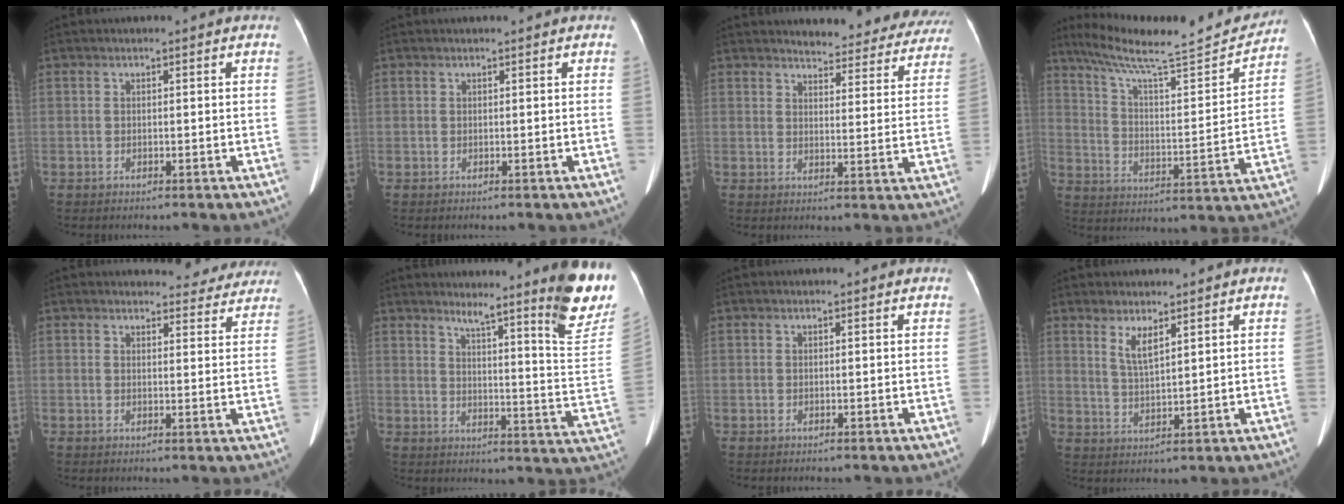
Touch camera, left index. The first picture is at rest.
{"total": 0.0}
{"total": 16.2, "force": [15.4, 3.9, 3.3], "torque": [-0.006, -0.045, 0.157]}
{"total": 20.0, "force": [18.2, 1.1, 8.1], "torque": [-0.135, -0.018, 0.269]}
{"total": 9.2, "force": [8.8, 2.7, 0.8], "torque": [0.024, -0.017, 0.077]}
{"total": 15.8, "force": [12.7, -0.5, 9.4], "torque": [-0.112, -0.064, 0.152]}
{"total": 1.0, "force": [1.0, 0.2, 0.1], "torque": [-0.014, 0.003, 0.008]}
{"total": 3.6, "force": [2.4, 0.6, 2.6], "torque": [-0.054, -0.007, 0.053]}